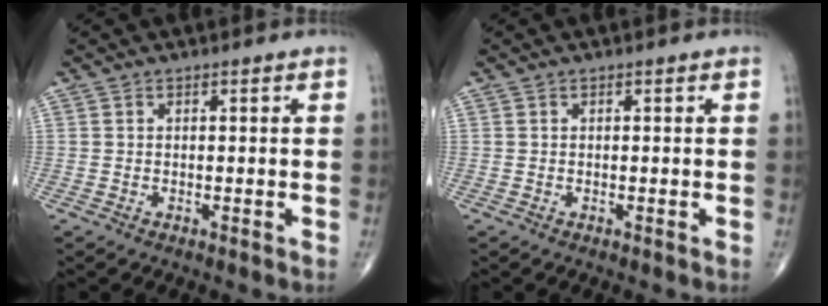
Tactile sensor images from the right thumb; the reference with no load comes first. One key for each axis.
{"total": 0.0}